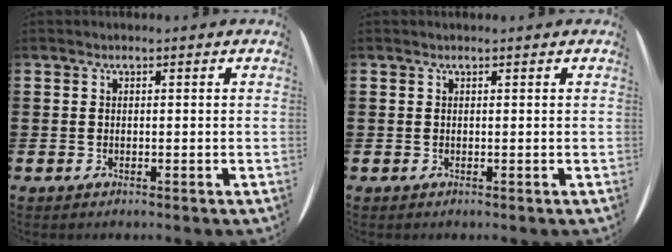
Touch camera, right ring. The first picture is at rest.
{"total": 0.0}